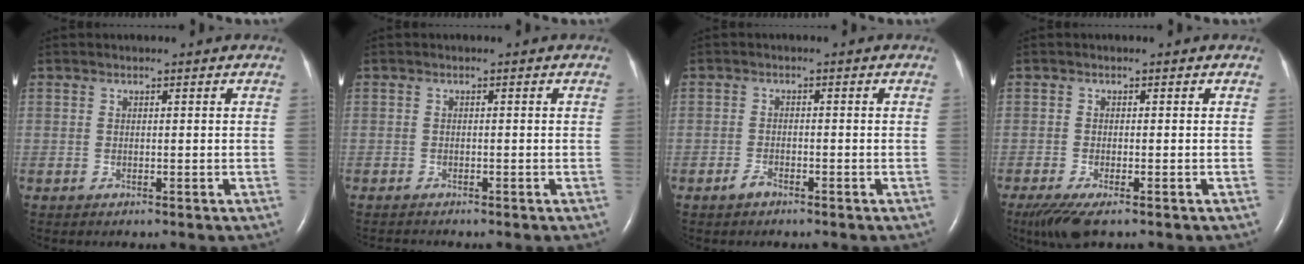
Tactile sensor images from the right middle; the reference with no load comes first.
{"total": 0.8, "force": [-0.8, 0.0, 0.0], "torque": [-0.005, -0.004, -0.014]}
{"total": 1.6, "force": [-1.3, 0.6, 0.7], "torque": [-0.018, -0.001, -0.024]}
{"total": 4.9, "force": [-3.2, 1.1, 3.5], "torque": [-0.069, -0.015, -0.055]}